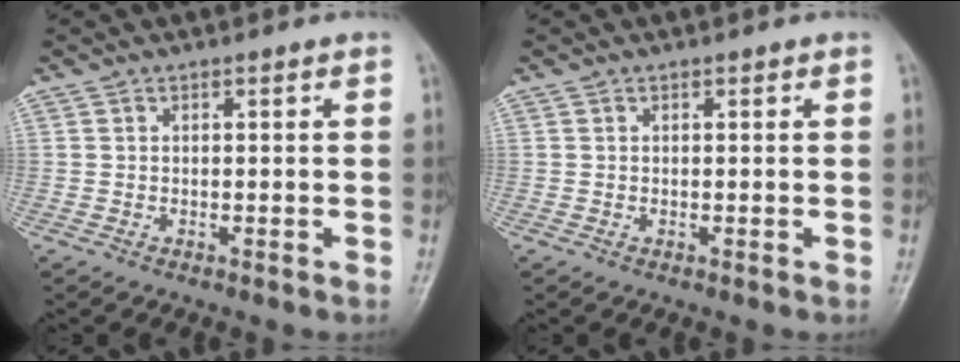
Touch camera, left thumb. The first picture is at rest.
{"total": 0.0}